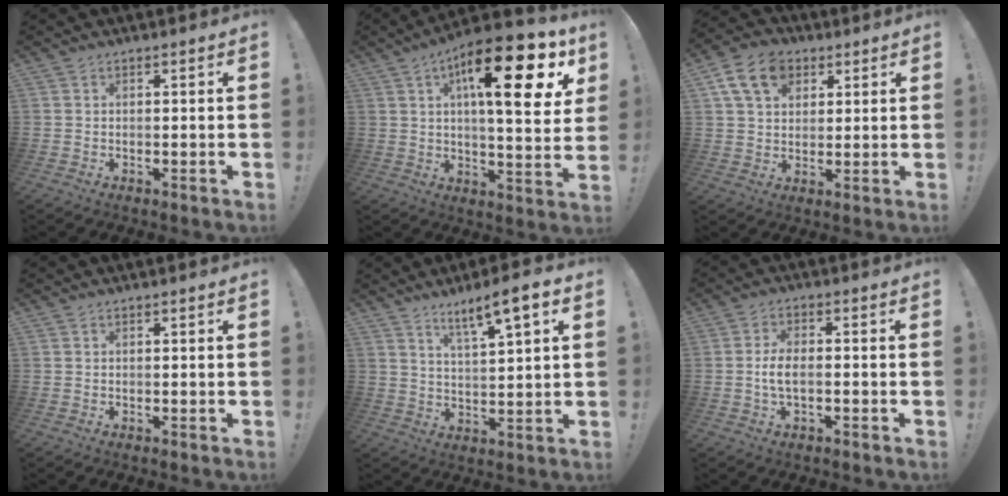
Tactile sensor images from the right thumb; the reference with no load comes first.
{"total": 21.5, "force": [9.0, 5.9, 18.7], "torque": [-0.272, -0.042, 0.131]}
{"total": 12.8, "force": [5.7, 9.2, 6.8], "torque": [-0.110, -0.010, 0.112]}
{"total": 0.0}
{"total": 8.6, "force": [5.7, 0.8, 6.4], "torque": [-0.102, -0.032, 0.092]}
{"total": 5.5, "force": [-1.3, 2.4, 4.8], "torque": [-0.090, 0.001, -0.025]}